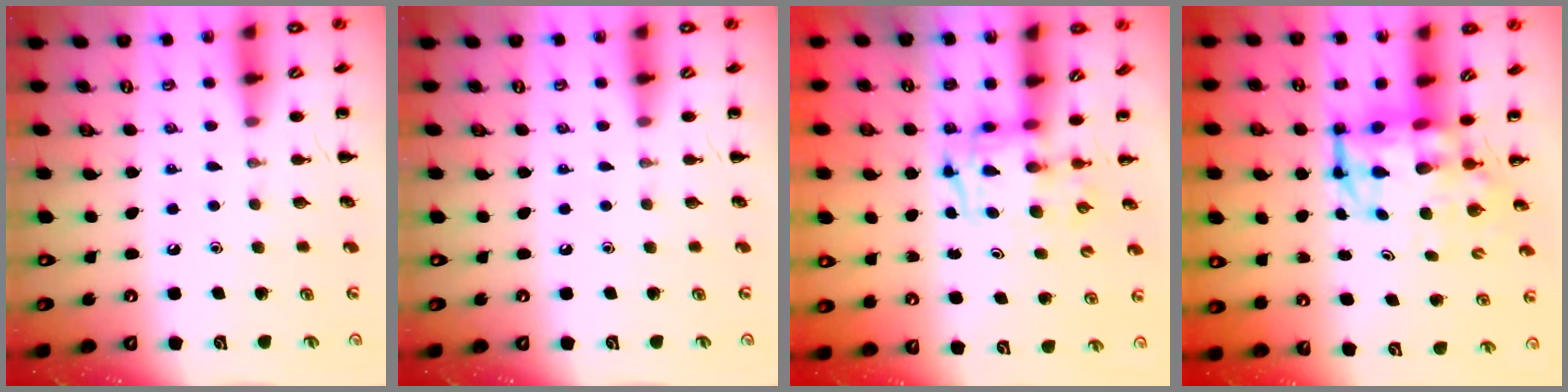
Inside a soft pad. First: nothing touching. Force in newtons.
{"total": 0.0}
{"total": 3.3, "press": 3.3, "slide": 0.5}
{"total": 6.6, "press": 6.3, "slide": 2.1}